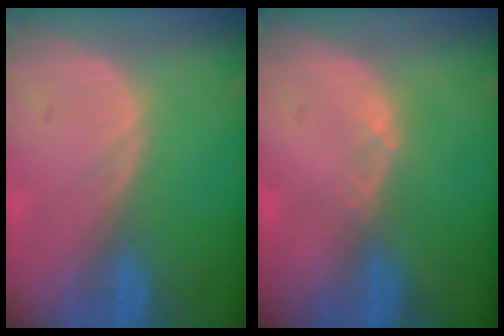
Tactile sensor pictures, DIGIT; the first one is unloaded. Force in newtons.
{"total": 0.6, "press": 0.5, "slide": 0.2}